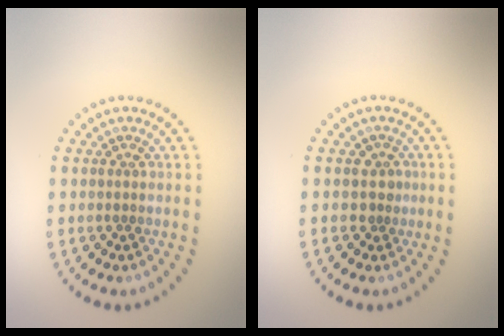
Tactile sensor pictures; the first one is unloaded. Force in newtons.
{"total": 1.4, "press": 1.1, "slide": 0.8}